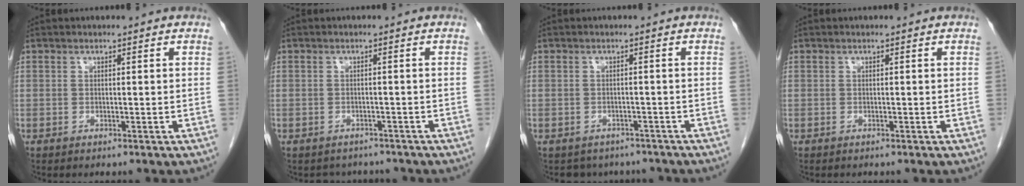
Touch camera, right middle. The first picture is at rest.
{"total": 3.6, "force": [-3.2, 1.6, 0.0], "torque": [-0.002, 0.004, -0.042]}
{"total": 5.8, "force": [-5.0, 3.0, 0.4], "torque": [0.004, 0.008, -0.056]}
{"total": 0.0}